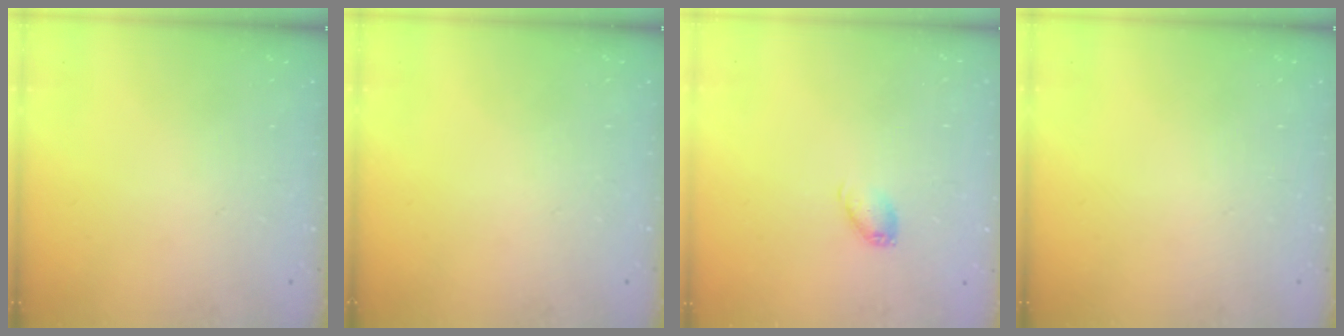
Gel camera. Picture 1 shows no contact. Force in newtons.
{"total": 0.0}
{"total": 5.7, "press": 5.6, "slide": 0.8}
{"total": 0.0}